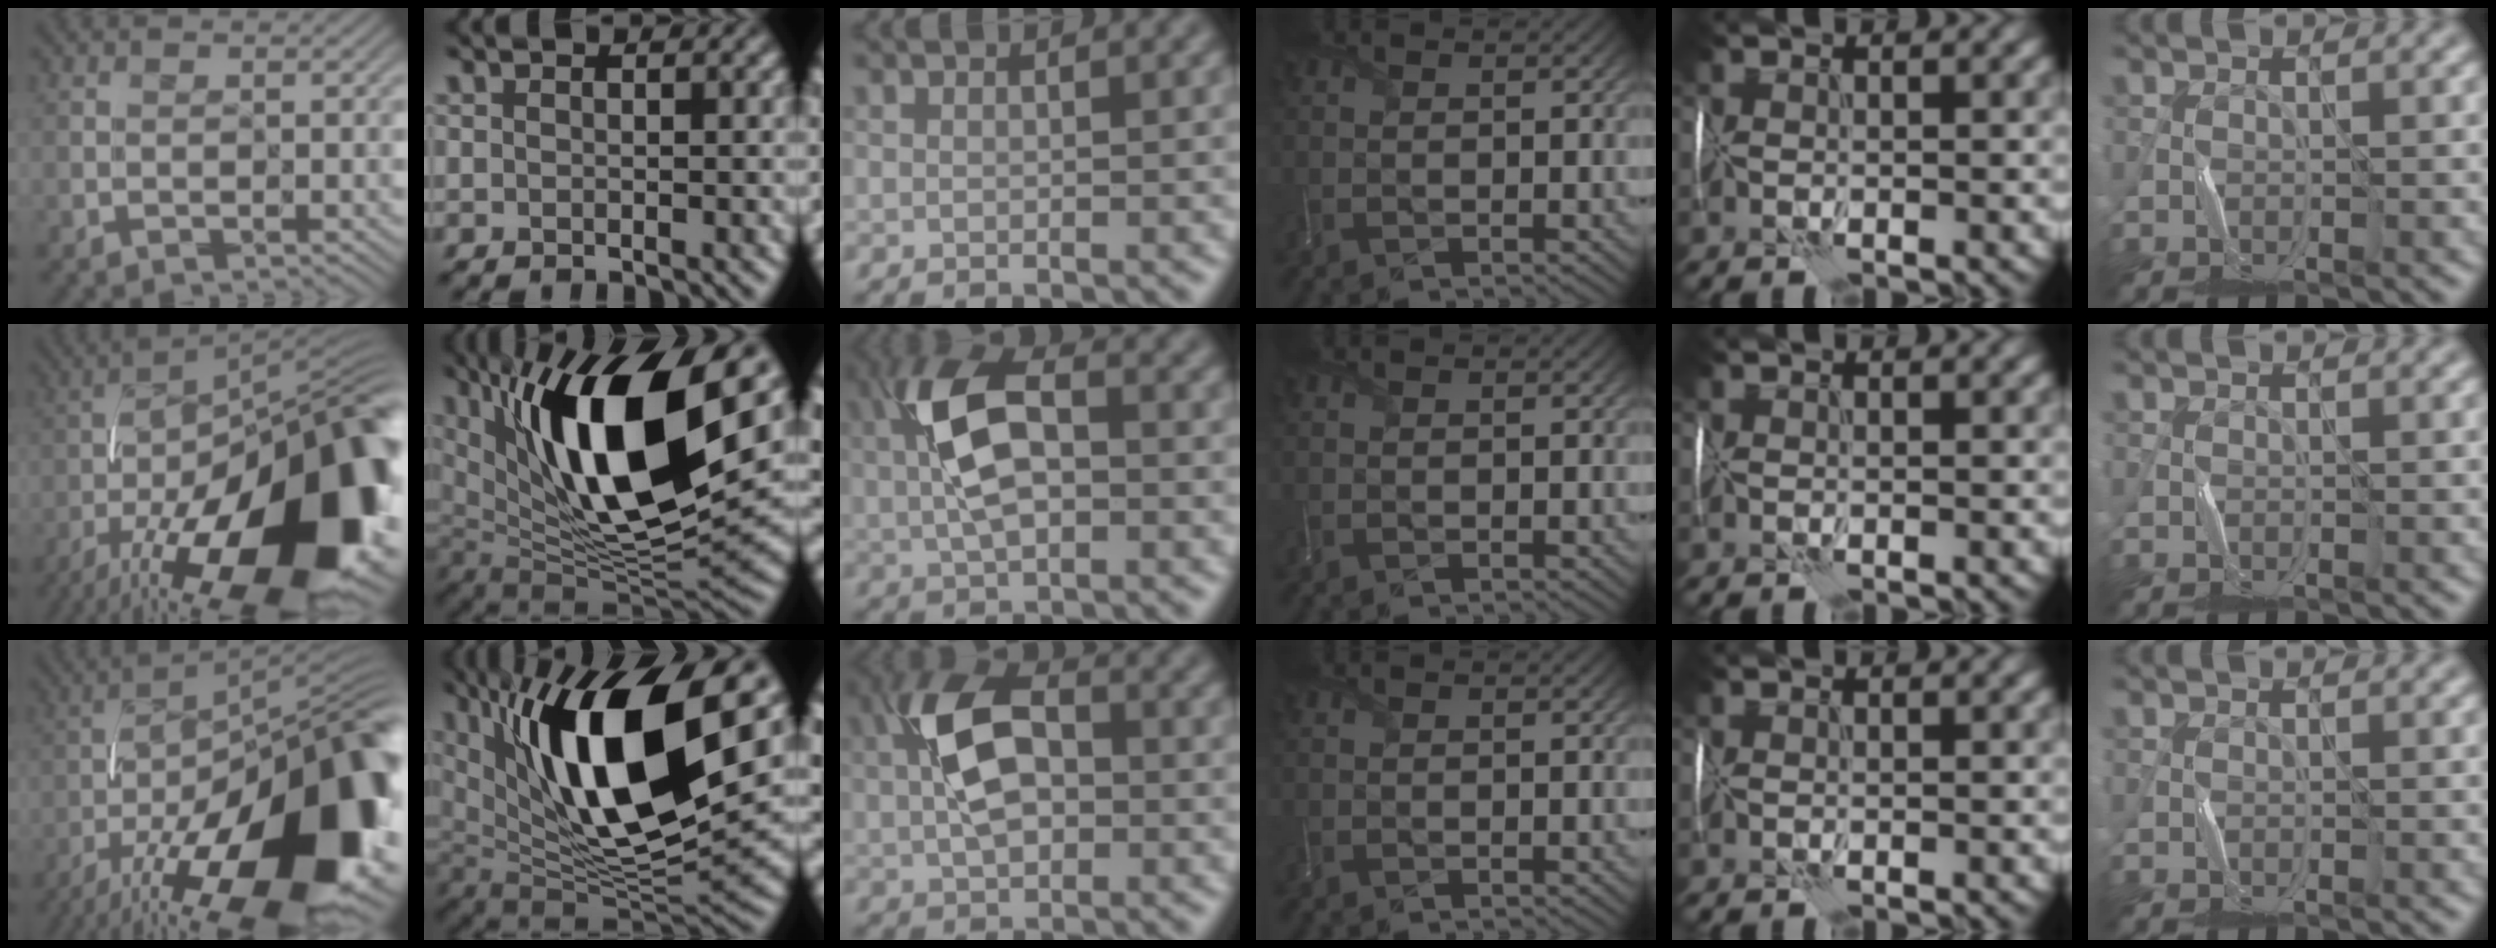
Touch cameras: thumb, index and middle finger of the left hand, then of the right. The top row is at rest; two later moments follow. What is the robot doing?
{"motion": "wrap", "object": "ribbon"}